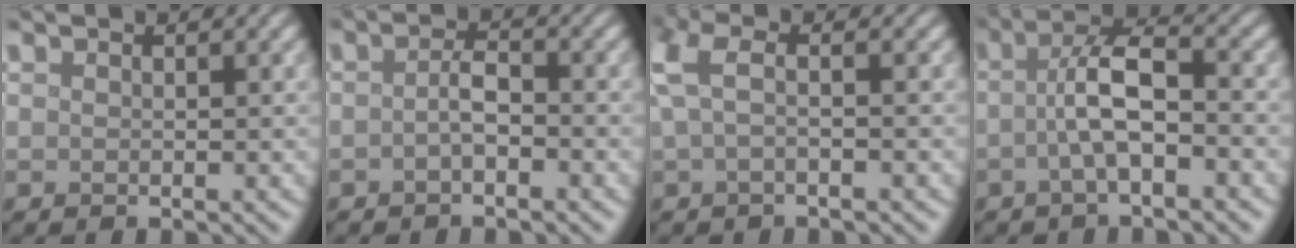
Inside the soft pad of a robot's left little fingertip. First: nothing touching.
{"total": 1.9, "force": [-0.8, 0.6, 1.6], "torque": [-0.033, 0.006, -0.019]}
{"total": 3.5, "force": [0.3, 1.1, 3.3], "torque": [-0.076, 0.012, -0.002]}
{"total": 4.7, "force": [-0.9, 1.4, 4.4], "torque": [-0.083, 0.015, -0.026]}